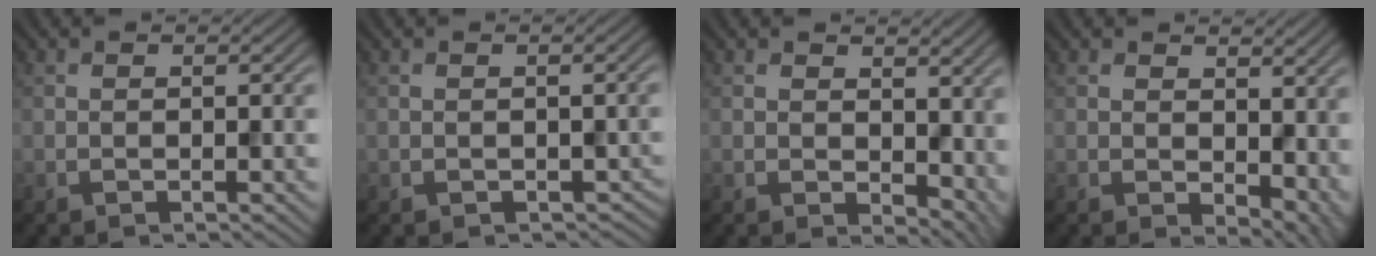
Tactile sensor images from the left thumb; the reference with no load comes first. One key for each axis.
{"total": 1.4, "fx": -0.5, "fy": 1.2, "fz": 0.6, "tx": -0.016, "ty": -0.013, "tz": -0.006}
{"total": 7.1, "fx": 1.4, "fy": 5.0, "fz": 4.9, "tx": -0.085, "ty": -0.025, "tz": 0.038}
{"total": 7.8, "fx": 0.8, "fy": 5.4, "fz": 5.7, "tx": -0.090, "ty": -0.029, "tz": 0.036}